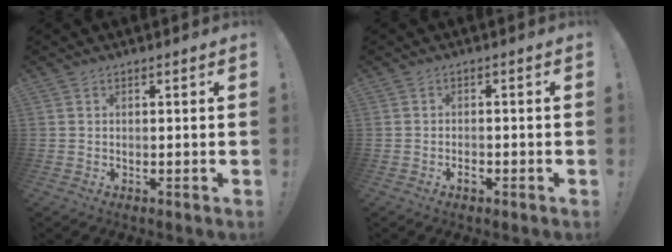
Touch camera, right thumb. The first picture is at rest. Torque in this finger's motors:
{"motor_torque": [-0.12, -0.04, 0.36, -0.47, 0.14]}